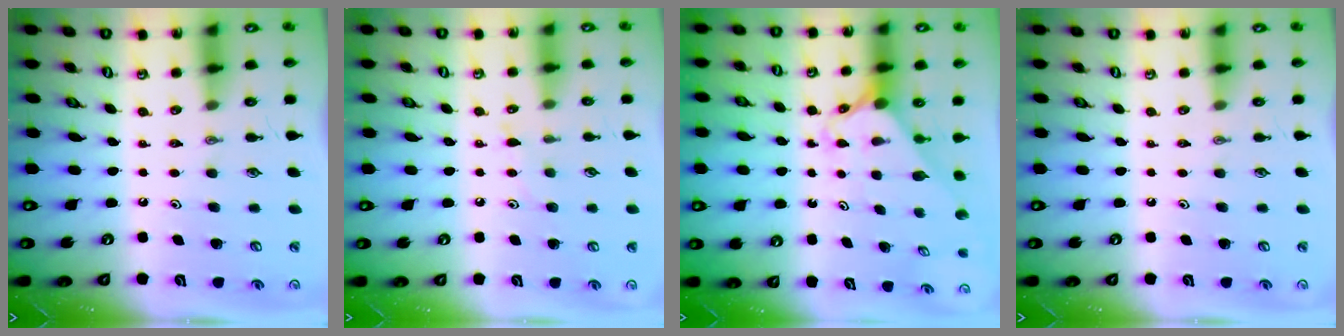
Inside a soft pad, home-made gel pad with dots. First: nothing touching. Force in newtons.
{"total": 5.7, "press": 5.6, "slide": 0.7}
{"total": 2.4, "press": 2.4, "slide": 0.2}
{"total": 0.0}